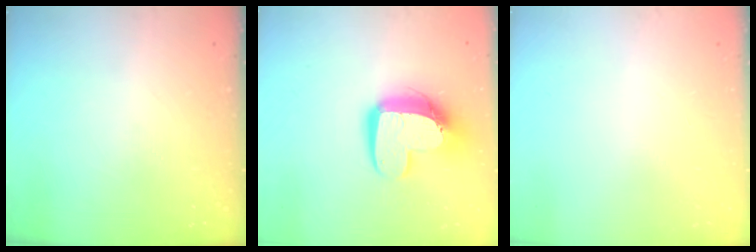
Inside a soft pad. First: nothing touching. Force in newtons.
{"total": 13.7, "press": 13.7, "slide": 1.2}
{"total": 0.0}